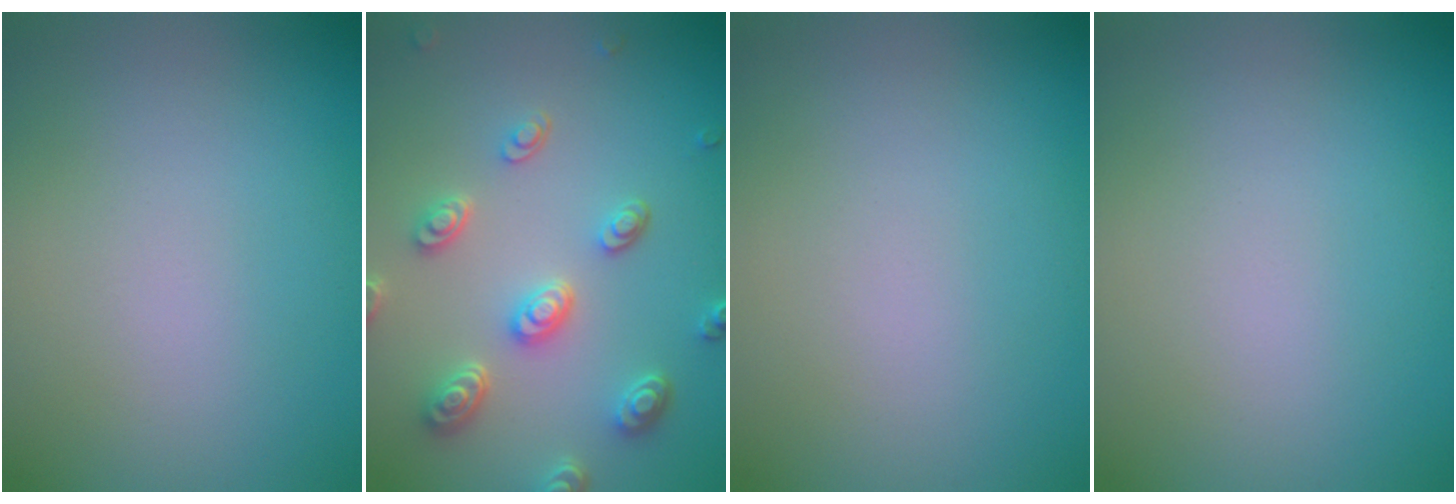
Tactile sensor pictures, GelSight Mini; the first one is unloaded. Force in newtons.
{"total": 4.6, "press": 3.7, "slide": 2.7}
{"total": 0.0}
{"total": 0.0}